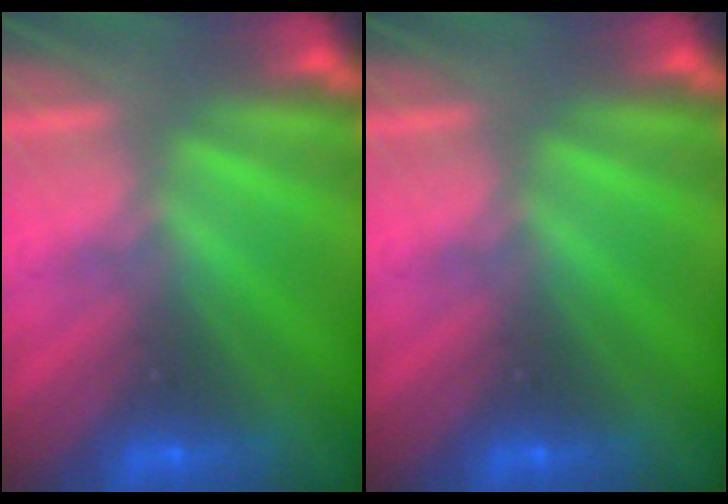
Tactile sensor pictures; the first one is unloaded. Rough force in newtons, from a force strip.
{"total": 0.0}